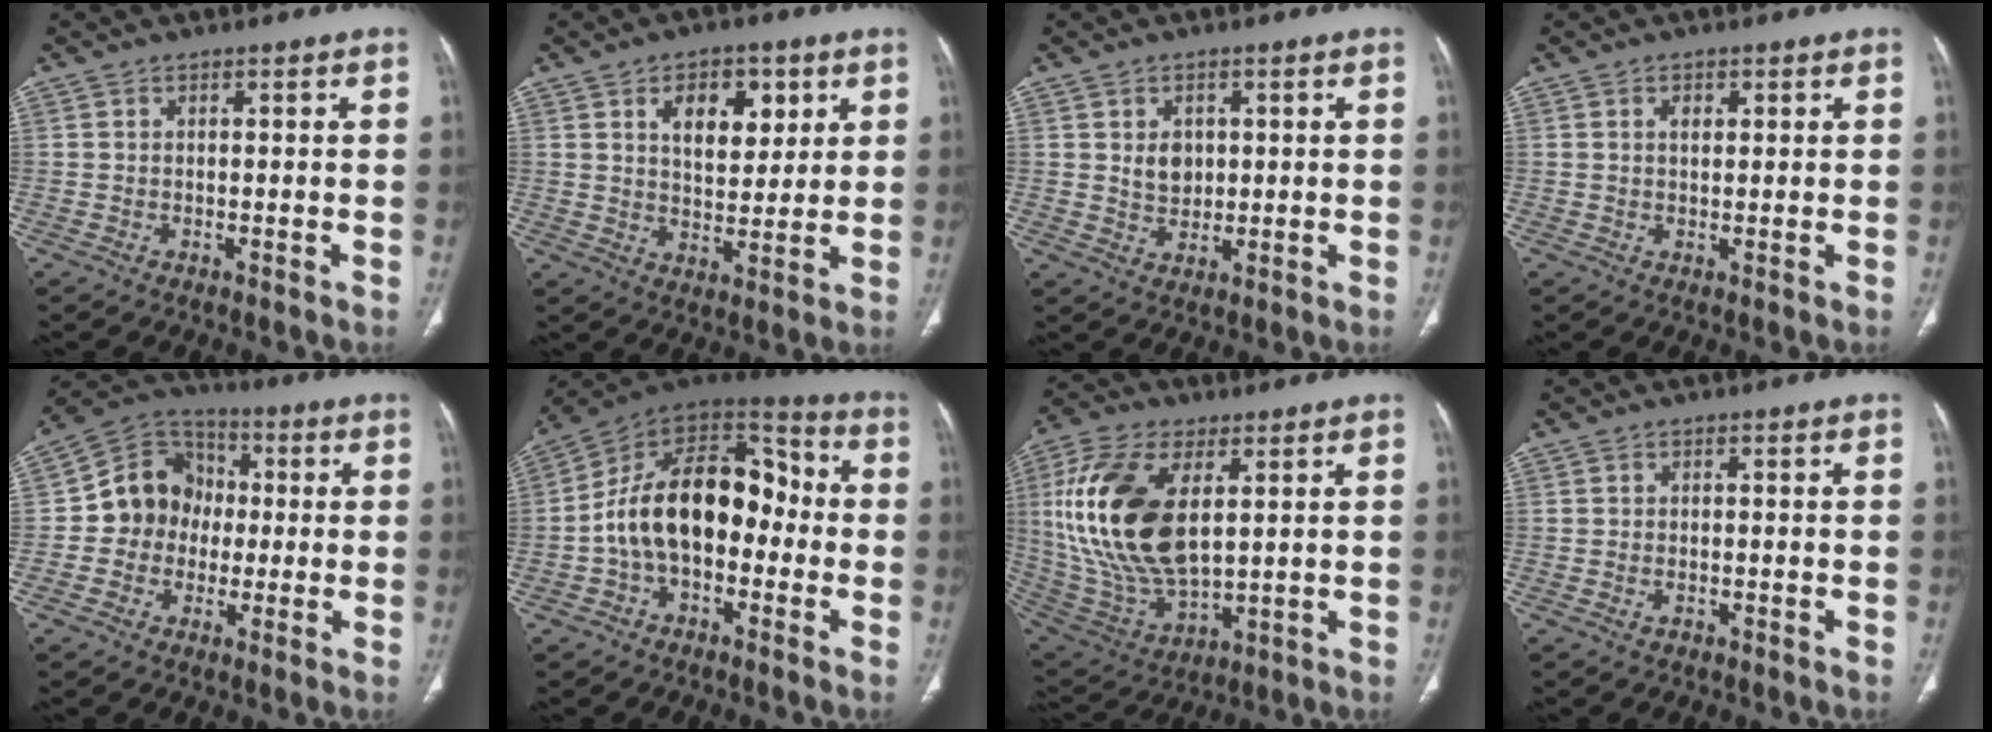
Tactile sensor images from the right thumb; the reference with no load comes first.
{"total": 10.0, "force": [4.1, 5.9, 6.9], "torque": [-0.069, -0.020, 0.067]}
{"total": 4.3, "force": [0.9, 3.3, 2.5], "torque": [-0.023, -0.008, 0.022]}
{"total": 2.2, "force": [0.9, 1.3, 1.5], "torque": [-0.018, -0.003, 0.016]}
{"total": 11.9, "force": [-0.7, 10.7, 5.2], "torque": [-0.049, 0.032, -0.025]}
{"total": 19.3, "force": [-2.2, 12.1, 14.9], "torque": [-0.220, 0.060, -0.047]}
{"total": 22.6, "force": [4.8, 11.8, 18.6], "torque": [-0.385, -0.022, 0.097]}
{"total": 1.0, "force": [-0.5, 0.6, 0.7], "torque": [-0.015, 0.007, -0.005]}